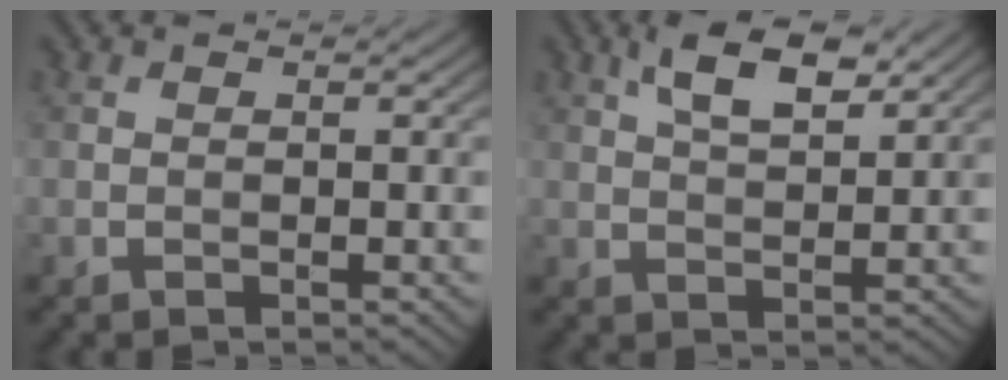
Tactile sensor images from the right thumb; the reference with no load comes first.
{"total": 6.1, "force": [3.4, 2.4, 4.5], "torque": [-0.090, 0.008, 0.063]}